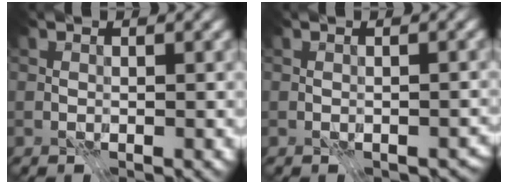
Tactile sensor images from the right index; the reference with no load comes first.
{"total": 1.2, "force": [-0.5, 0.8, 0.7], "torque": [-0.005, -0.008, -0.001]}